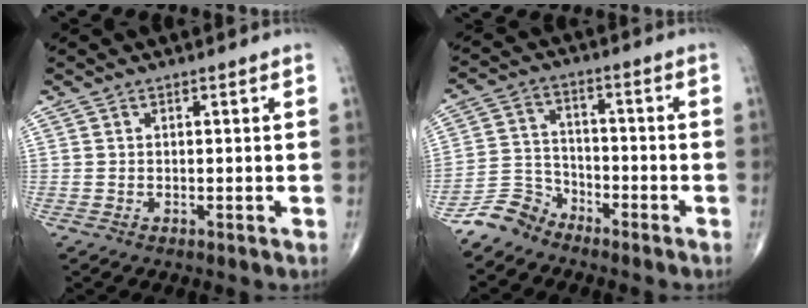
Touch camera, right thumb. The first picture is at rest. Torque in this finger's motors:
{"motor_torque": [2.70, 0.78, -0.47, -0.73, 0.04]}